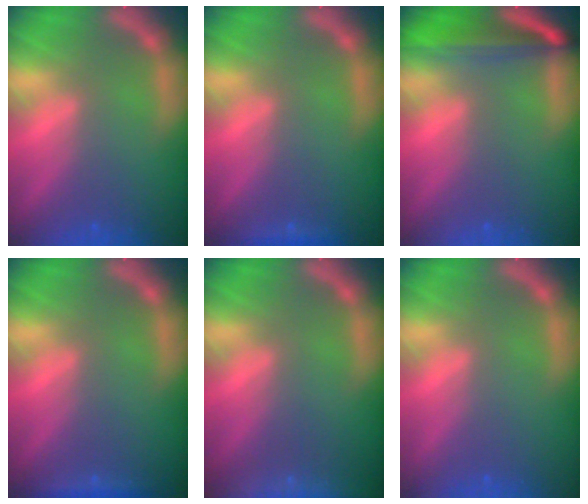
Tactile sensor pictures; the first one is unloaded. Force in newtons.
{"total": 0.9}
{"total": 7.1}
{"total": 1.4}
{"total": 8.5}
{"total": 0.0}